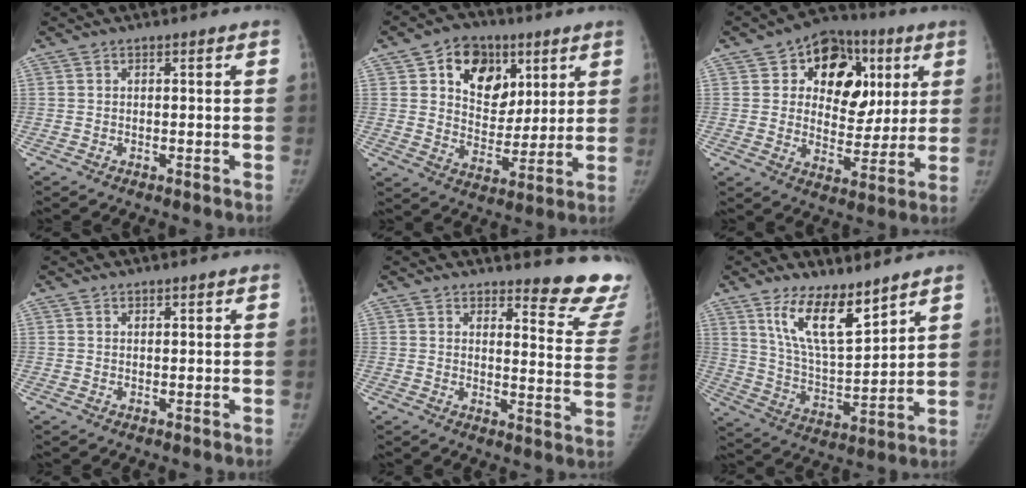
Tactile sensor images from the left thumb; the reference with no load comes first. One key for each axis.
{"total": 14.8, "fx": 6.3, "fy": 10.9, "fz": 7.8, "tx": -0.070, "ty": -0.025, "tz": 0.105}
{"total": 18.4, "fx": 5.9, "fy": 13.0, "fz": 11.6, "tx": -0.100, "ty": 0.000, "tz": 0.091}
{"total": 0.7, "fx": 0.6, "fy": 0.3, "fz": 0.2, "tx": 0.002, "ty": -0.004, "tz": 0.007}
{"total": 13.9, "fx": 12.9, "fy": 3.1, "fz": 4.2, "tx": -0.006, "ty": -0.139, "tz": 0.127}
{"total": 12.6, "fx": 8.6, "fy": 4.2, "fz": 8.3, "tx": -0.126, "ty": -0.067, "tz": 0.171}